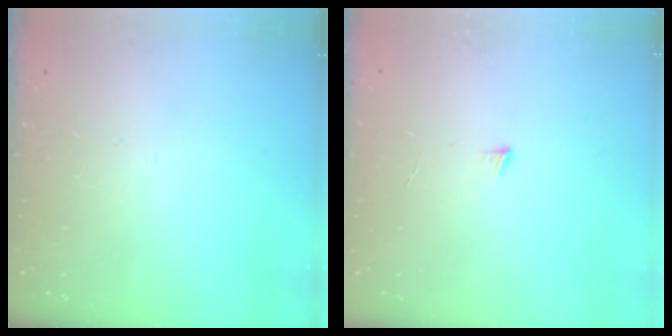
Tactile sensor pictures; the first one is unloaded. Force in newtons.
{"total": 3.0, "press": 3.0, "slide": 0.3}